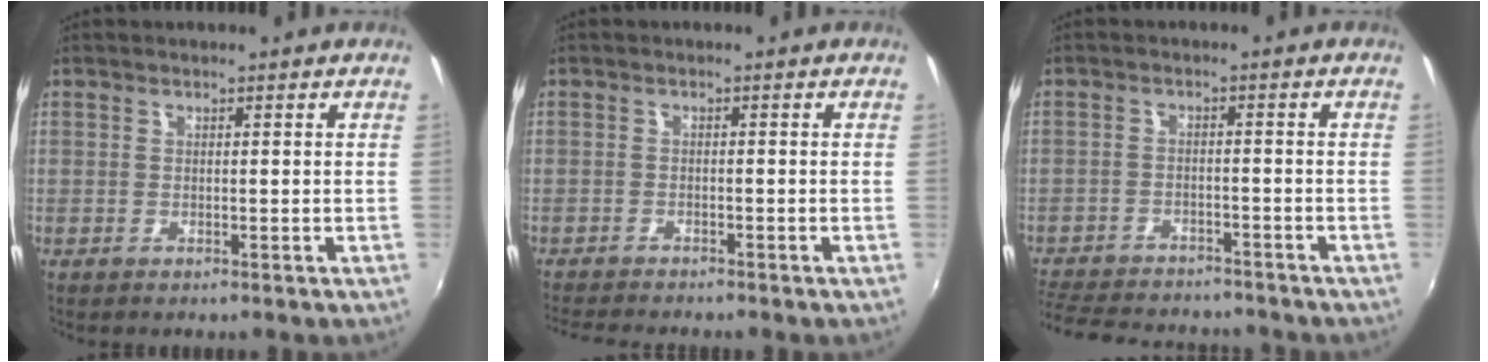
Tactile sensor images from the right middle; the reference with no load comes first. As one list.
[{"total": 5.4, "force": [-5.0, 0.3, 1.8], "torque": [-0.047, -0.020, -0.086]}, {"total": 16.1, "force": [-13.9, 5.3, 6.0], "torque": [-0.146, -0.007, -0.206]}]